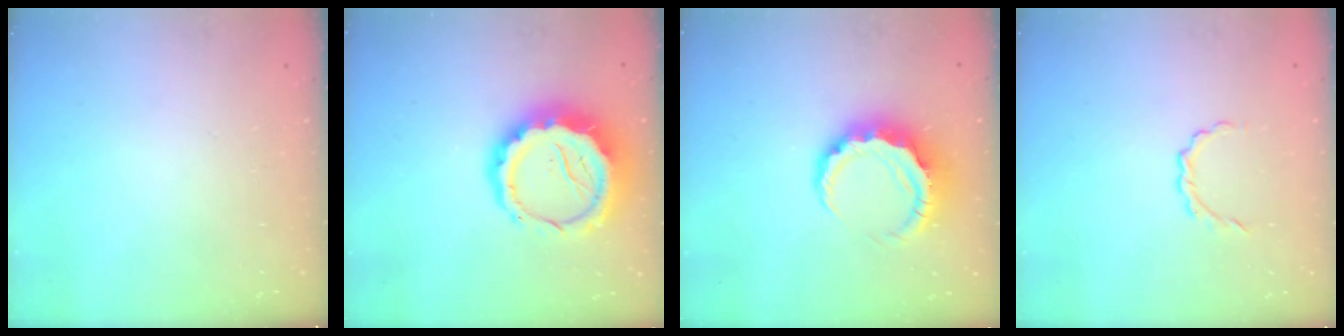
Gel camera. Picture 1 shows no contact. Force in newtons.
{"total": 15.2, "press": 14.8, "slide": 3.2}
{"total": 8.4, "press": 8.3, "slide": 1.6}
{"total": 3.0, "press": 2.8, "slide": 0.9}